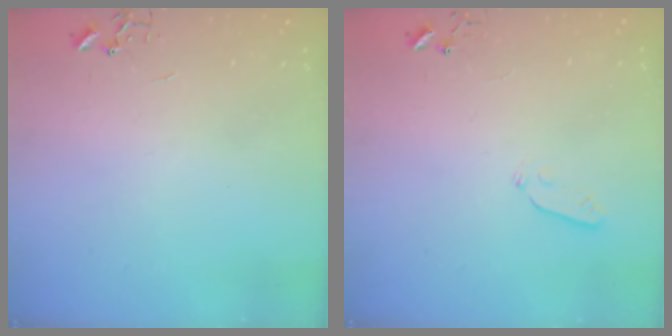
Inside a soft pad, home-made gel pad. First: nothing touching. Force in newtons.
{"total": 3.7, "press": 3.6, "slide": 0.4}